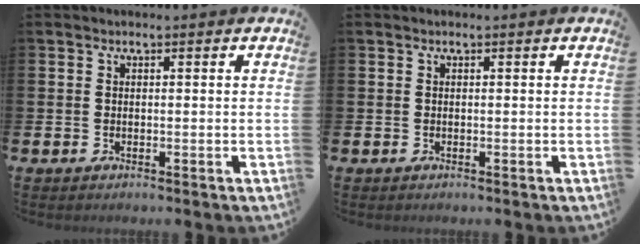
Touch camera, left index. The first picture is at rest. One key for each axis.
{"total": 0.0}